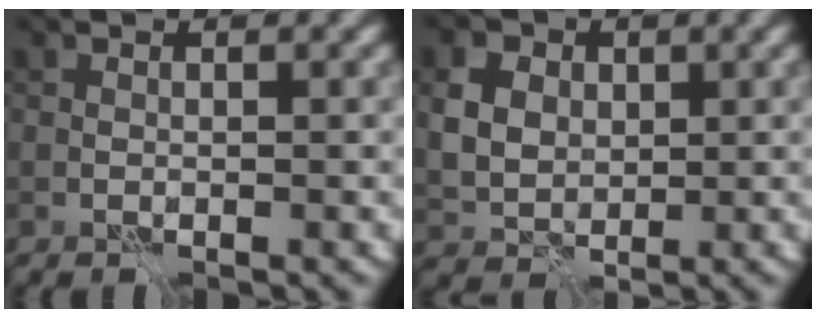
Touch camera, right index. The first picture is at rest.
{"total": 6.0, "force": [1.9, 4.7, 3.2], "torque": [-0.079, 0.017, 0.027]}